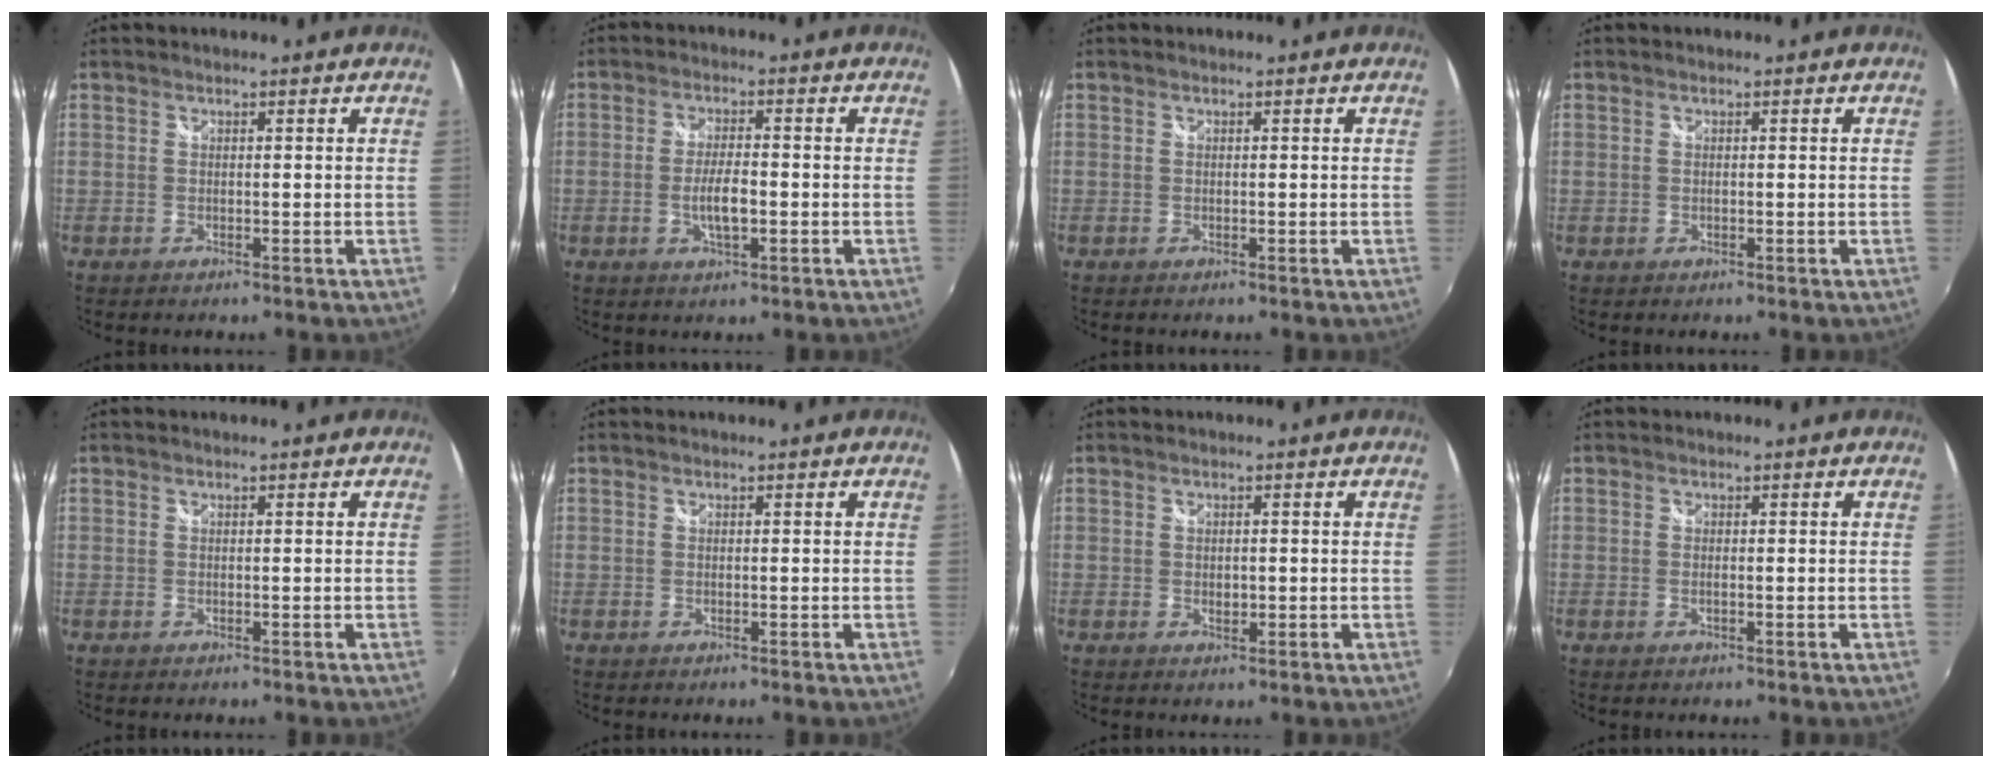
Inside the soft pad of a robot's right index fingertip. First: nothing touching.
{"total": 5.1, "force": [-1.3, 1.5, 4.7], "torque": [-0.092, -0.002, -0.023]}
{"total": 0.0}
{"total": 0.0}
{"total": 0.0}
{"total": 0.0}
{"total": 1.3, "force": [-0.1, 1.0, 0.9], "torque": [-0.013, -0.001, -0.002]}
{"total": 0.6, "force": [-0.1, 0.1, 0.6], "torque": [-0.012, 0.001, -0.003]}